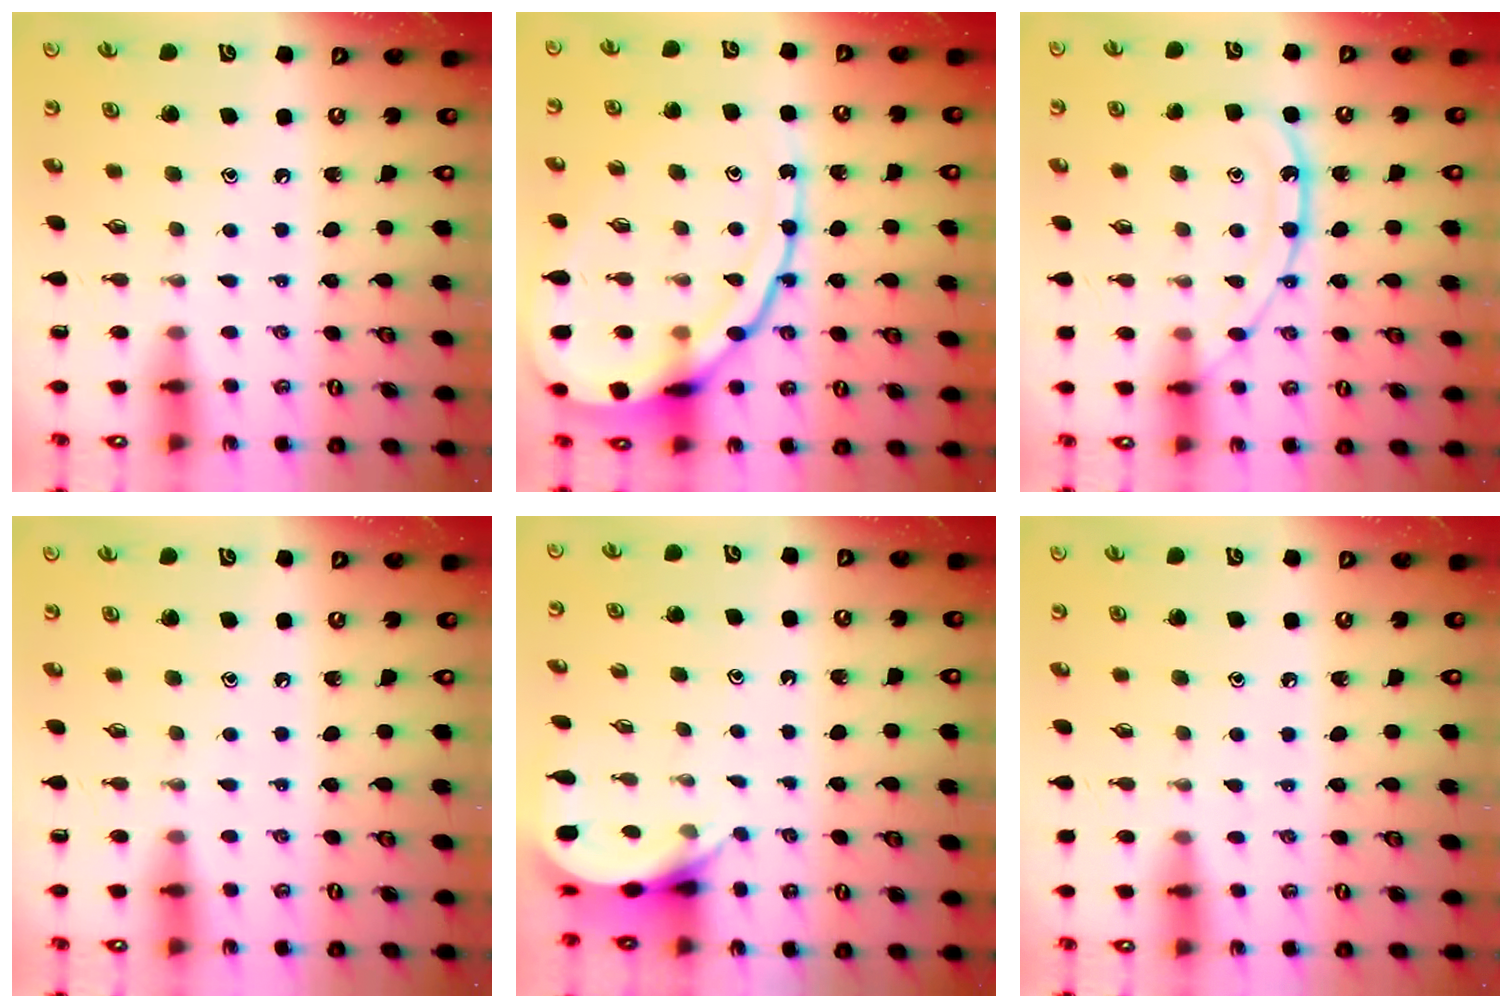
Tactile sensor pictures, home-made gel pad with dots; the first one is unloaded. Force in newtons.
{"total": 20.5, "press": 20.4, "slide": 1.9}
{"total": 14.0, "press": 13.9, "slide": 1.3}
{"total": 0.0}
{"total": 5.1, "press": 5.1, "slide": 0.2}
{"total": 3.5, "press": 3.4, "slide": 0.5}